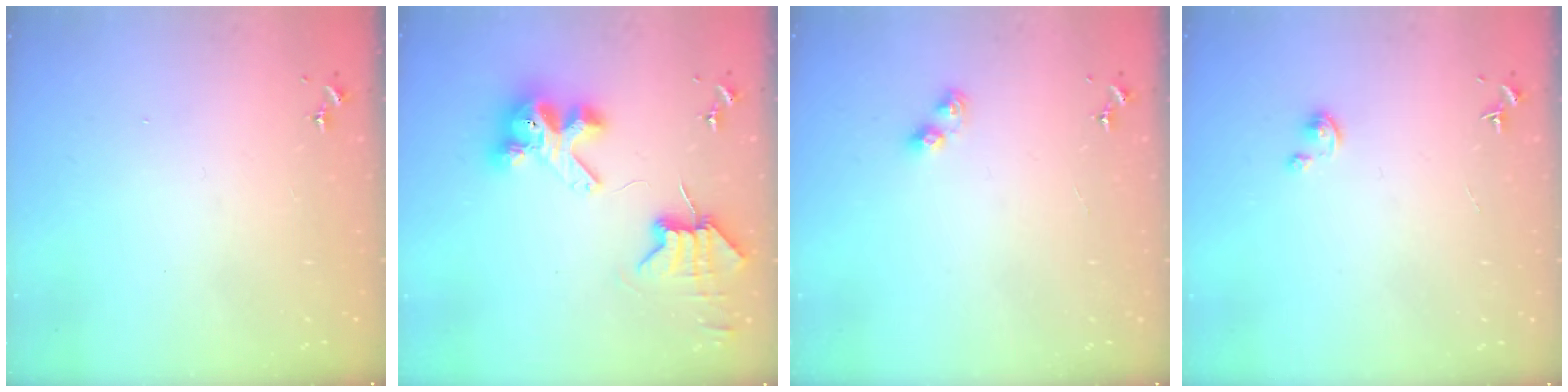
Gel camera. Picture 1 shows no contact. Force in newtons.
{"total": 8.8, "press": 8.7, "slide": 1.2}
{"total": 5.2, "press": 5.1, "slide": 0.6}
{"total": 2.7, "press": 2.7, "slide": 0.3}